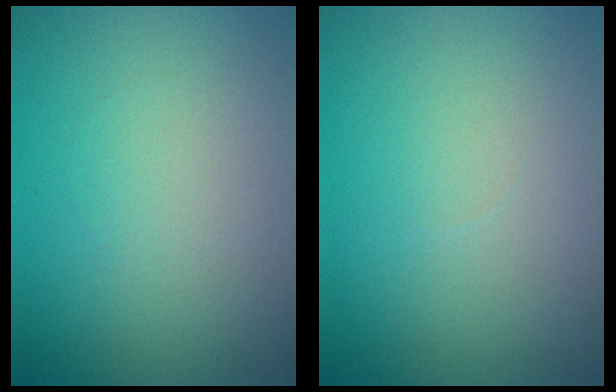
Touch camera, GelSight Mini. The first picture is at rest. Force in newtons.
{"total": 0.0}